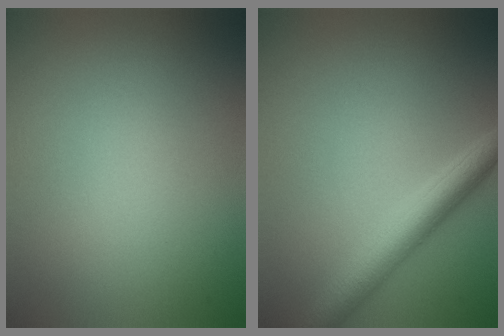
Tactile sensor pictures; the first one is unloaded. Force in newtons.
{"total": 4.0, "press": 4.0, "slide": 0.1}